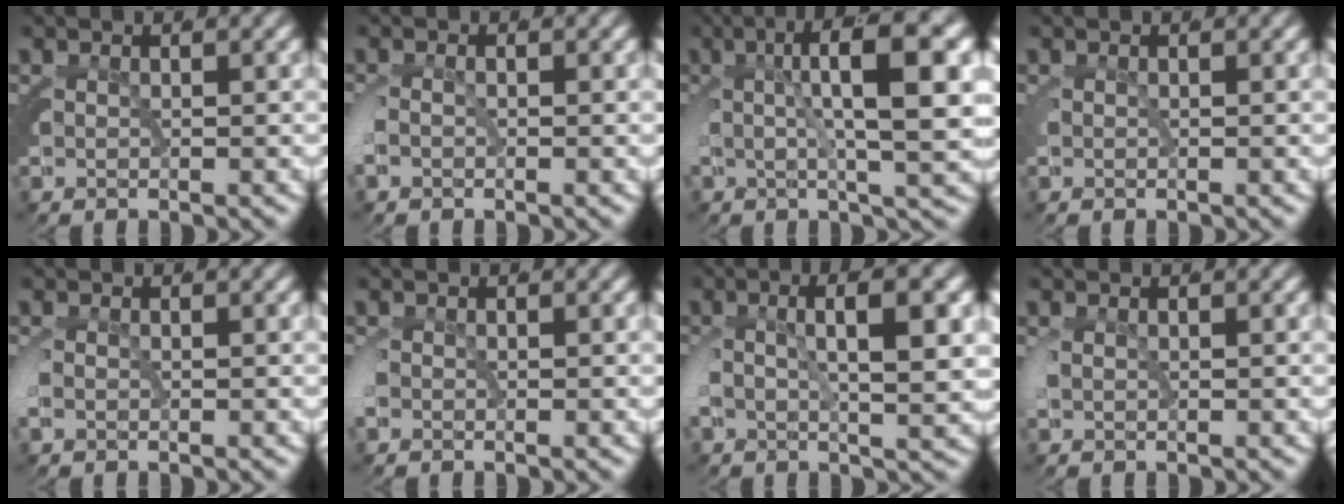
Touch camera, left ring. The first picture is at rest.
{"total": 1.6, "force": [-1.0, 1.2, 0.6], "torque": [-0.028, -0.008, -0.016]}
{"total": 7.2, "force": [1.8, 1.7, 6.7], "torque": [-0.098, 0.015, 0.026]}
{"total": 0.0}
{"total": 1.2, "force": [-0.8, 0.8, 0.3], "torque": [-0.023, -0.008, -0.010]}
{"total": 1.4, "force": [-0.7, 1.2, 0.3], "torque": [-0.024, -0.008, -0.010]}
{"total": 4.1, "force": [0.5, 1.1, 3.9], "torque": [-0.066, 0.006, 0.008]}
{"total": 0.7, "force": [-0.4, 0.6, 0.1], "torque": [-0.017, -0.007, -0.003]}